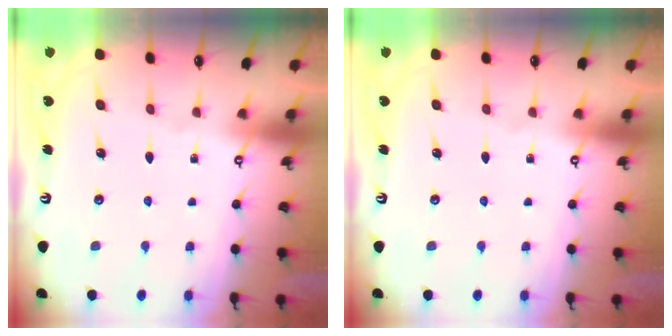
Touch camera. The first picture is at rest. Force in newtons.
{"total": 0.0}